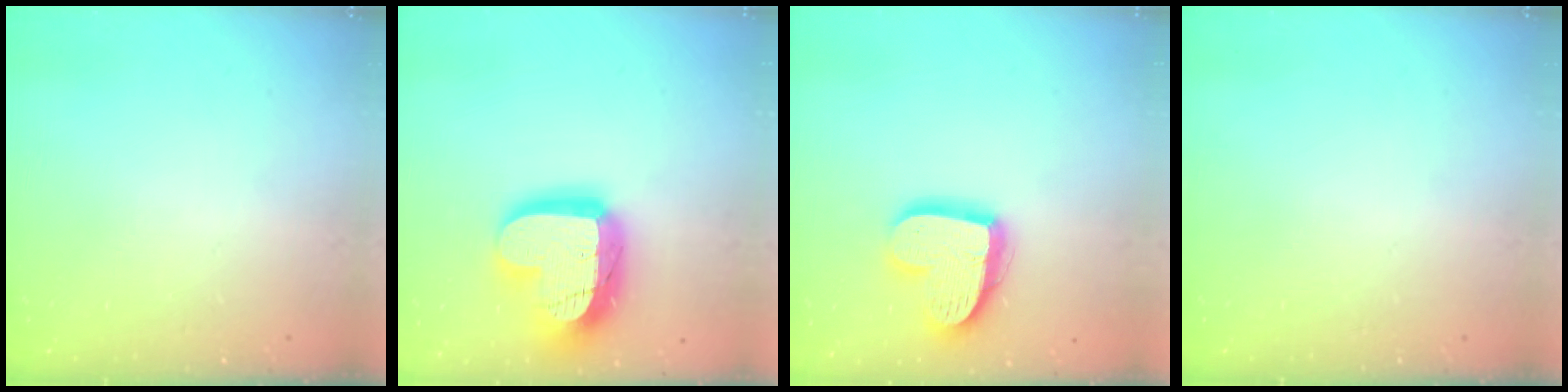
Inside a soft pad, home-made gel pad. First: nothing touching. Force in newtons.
{"total": 21.2, "press": 21.2, "slide": 1.7}
{"total": 16.2, "press": 16.2, "slide": 1.1}
{"total": 0.0}